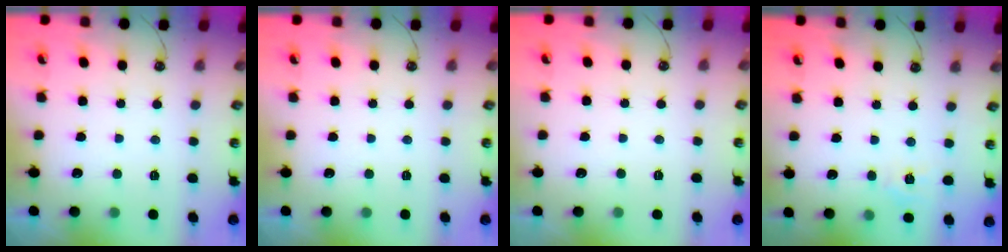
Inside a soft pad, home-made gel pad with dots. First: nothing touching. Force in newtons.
{"total": 0.0}
{"total": 0.0}
{"total": 4.2, "press": 4.1, "slide": 0.5}